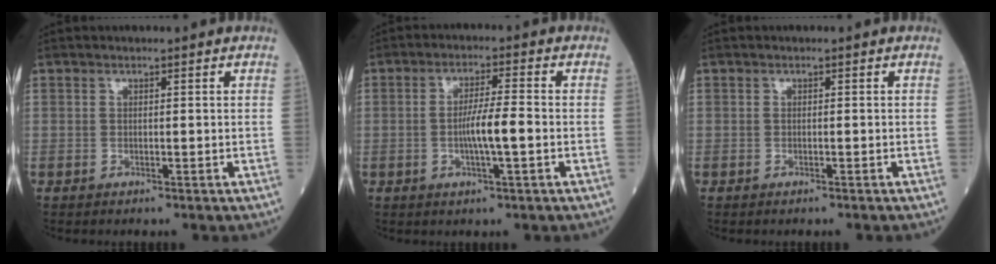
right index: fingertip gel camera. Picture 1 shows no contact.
{"total": 5.3, "force": [-1.1, 0.1, 5.2], "torque": [-0.098, -0.001, -0.022]}
{"total": 1.0, "force": [-0.9, 0.0, 0.4], "torque": [-0.006, -0.001, -0.012]}